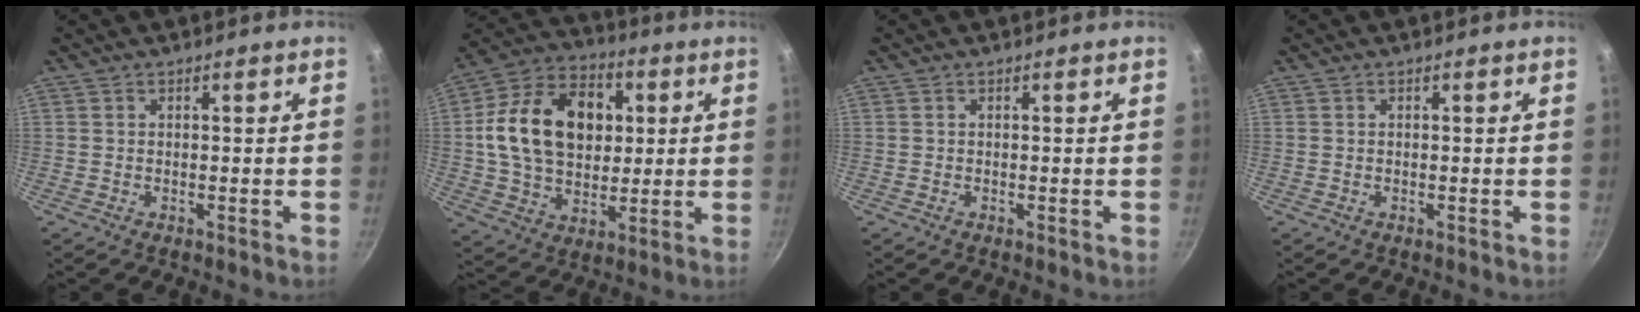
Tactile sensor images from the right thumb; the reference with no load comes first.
{"total": 20.5, "force": [3.2, 14.8, 13.9], "torque": [-0.207, 0.016, 0.046]}
{"total": 0.0}
{"total": 0.0}